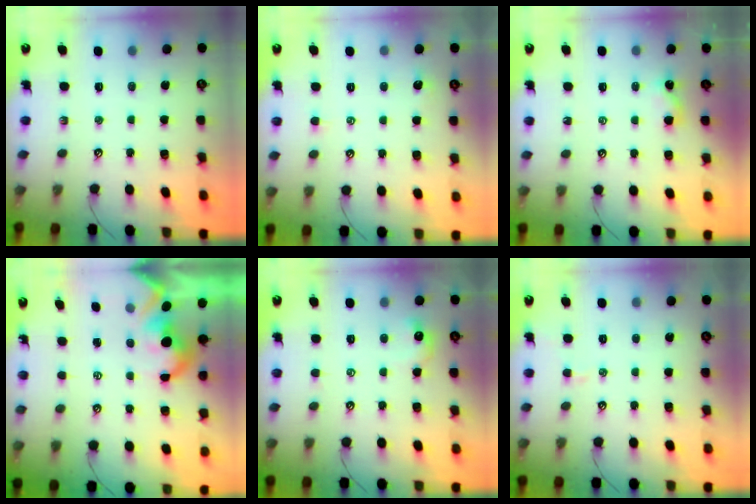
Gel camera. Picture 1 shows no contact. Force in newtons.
{"total": 2.1, "press": 2.0, "slide": 0.4}
{"total": 1.7, "press": 1.6, "slide": 0.3}
{"total": 2.4, "press": 2.1, "slide": 1.1}
{"total": 2.2, "press": 2.1, "slide": 0.7}
{"total": 1.0, "press": 0.8, "slide": 0.4}